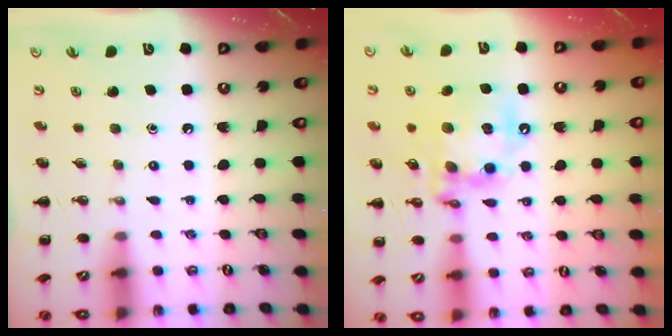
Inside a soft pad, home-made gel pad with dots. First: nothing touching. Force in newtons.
{"total": 15.7, "press": 15.4, "slide": 3.0}